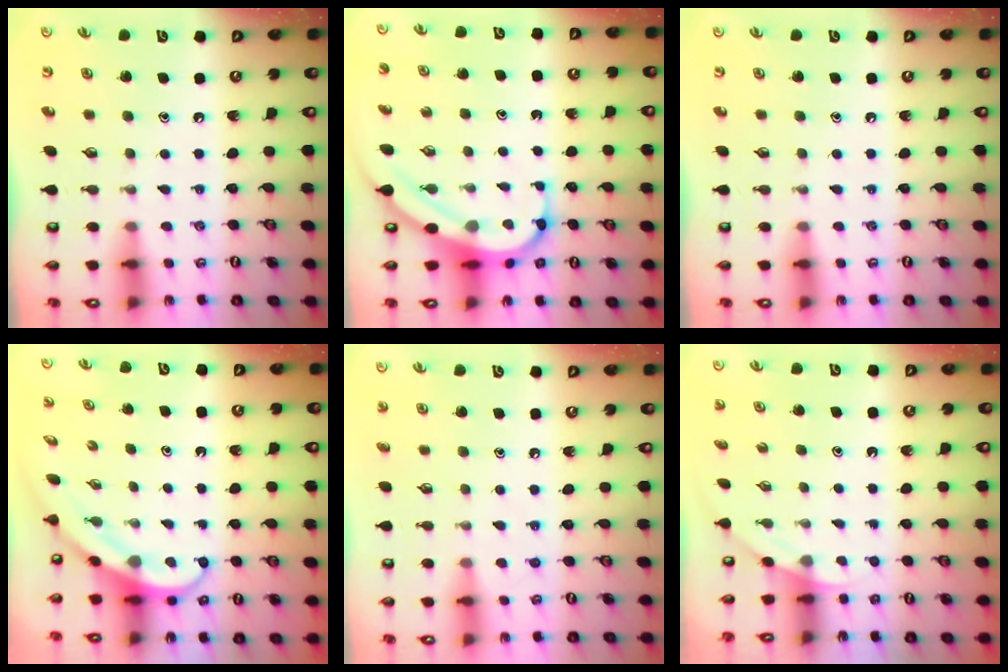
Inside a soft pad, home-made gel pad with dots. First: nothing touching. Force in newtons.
{"total": 7.2, "press": 7.1, "slide": 0.8}
{"total": 0.0}
{"total": 4.0, "press": 3.9, "slide": 0.4}
{"total": 5.4, "press": 5.4, "slide": 0.7}
{"total": 2.6, "press": 2.6, "slide": 0.1}